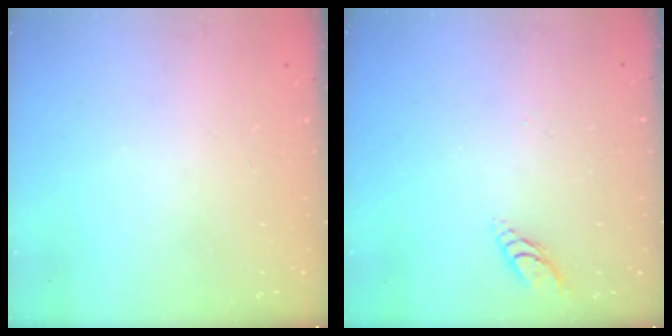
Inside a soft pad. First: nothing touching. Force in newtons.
{"total": 4.0, "press": 4.0, "slide": 0.4}